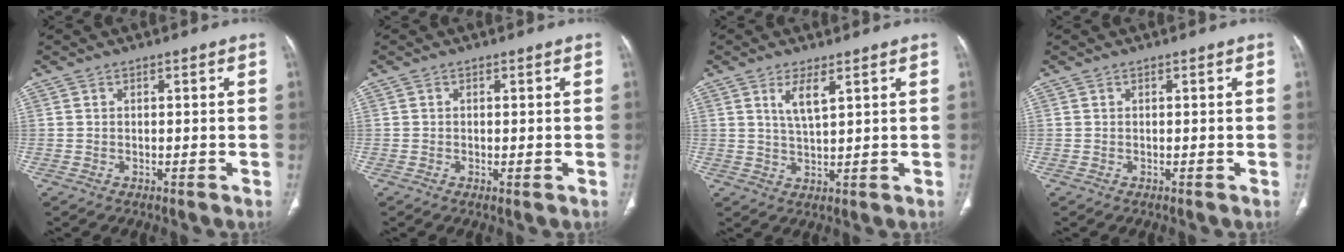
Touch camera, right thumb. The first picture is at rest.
{"total": 0.7, "force": [-0.1, 0.2, 0.6], "torque": [-0.017, -0.005, -0.002]}
{"total": 4.3, "force": [2.2, 1.1, 3.5], "torque": [-0.071, -0.017, 0.047]}
{"total": 0.0}